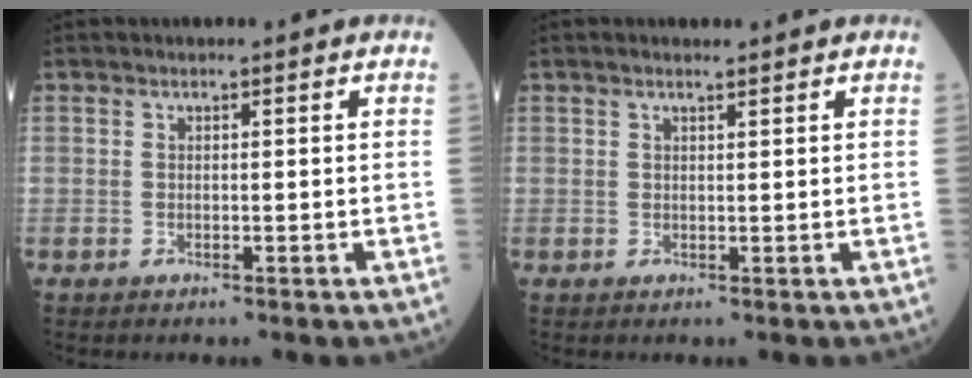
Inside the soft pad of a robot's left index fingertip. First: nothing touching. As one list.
[{"total": 1.4, "force": [1.2, 0.1, 0.8], "torque": [-0.017, 0.010, 0.021]}]